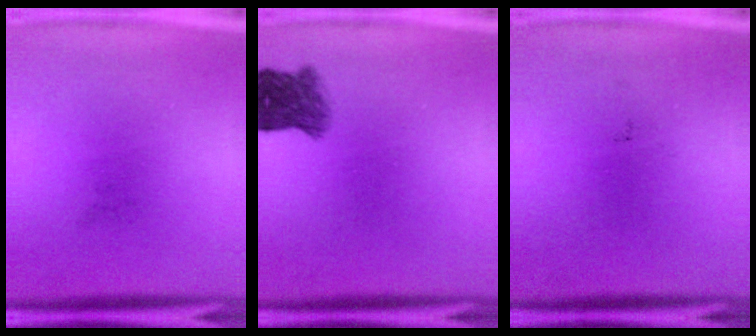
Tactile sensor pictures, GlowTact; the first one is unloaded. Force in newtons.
{"total": 4.4}
{"total": 0.0}